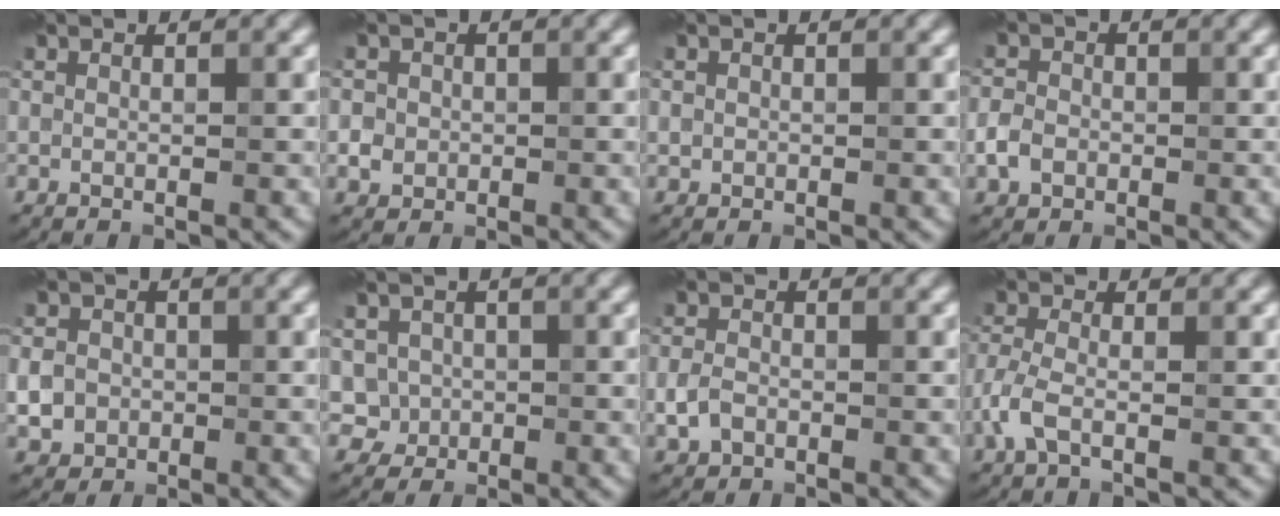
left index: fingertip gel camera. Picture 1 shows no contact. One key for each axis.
{"total": 2.1, "fx": 0.0, "fy": 2.1, "fz": 0.6, "tx": 0.003, "ty": 0.003, "tz": -0.004}
{"total": 0.6, "fx": 0.1, "fy": 0.6, "fz": 0.0, "tx": 0.006, "ty": -0.002, "tz": 0.000}
{"total": 2.2, "fx": -0.7, "fy": 1.8, "fz": 1.0, "tx": -0.016, "ty": 0.000, "tz": -0.021}
{"total": 3.6, "fx": -0.5, "fy": 3.4, "fz": 1.3, "tx": -0.009, "ty": 0.000, "tz": -0.021}
{"total": 2.3, "fx": 0.0, "fy": 2.2, "fz": 0.5, "tx": 0.002, "ty": -0.002, "tz": 0.002}
{"total": 2.1, "fx": -0.7, "fy": 1.6, "fz": 1.1, "tx": -0.021, "ty": -0.001, "tz": -0.020}
{"total": 2.6, "fx": -1.1, "fy": 1.2, "fz": 2.0, "tx": -0.052, "ty": 0.003, "tz": -0.033}